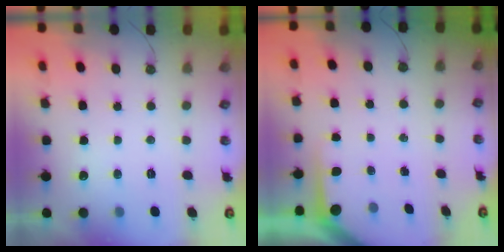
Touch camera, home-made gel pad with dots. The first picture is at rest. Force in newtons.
{"total": 4.0, "press": 4.0, "slide": 0.4}